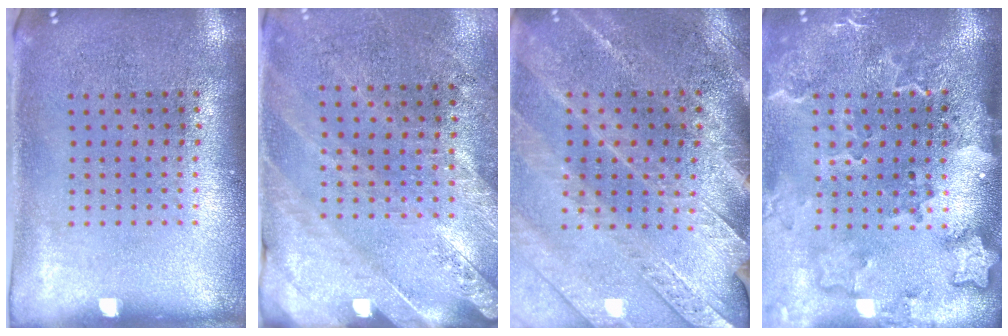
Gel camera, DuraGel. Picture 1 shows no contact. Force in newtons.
{"total": 2.5, "press": 2.3, "slide": 1.0}
{"total": 2.9, "press": 2.8, "slide": 0.4}
{"total": 2.9, "press": 2.2, "slide": 1.8}